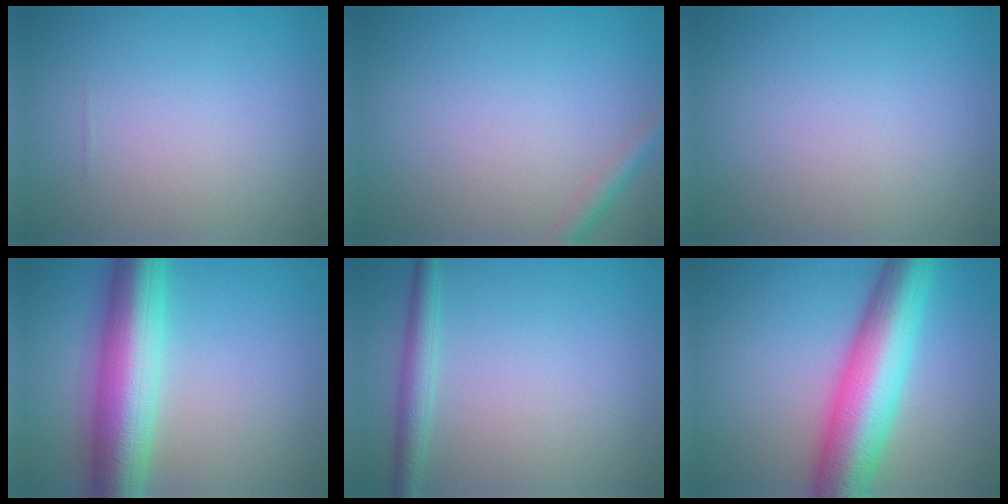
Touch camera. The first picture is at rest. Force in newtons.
{"total": 1.6, "press": 1.6, "slide": 0.1}
{"total": 0.0}
{"total": 9.8, "press": 9.8, "slide": 0.0}
{"total": 2.4, "press": 2.4, "slide": 0.0}
{"total": 10.7, "press": 10.7, "slide": 0.2}